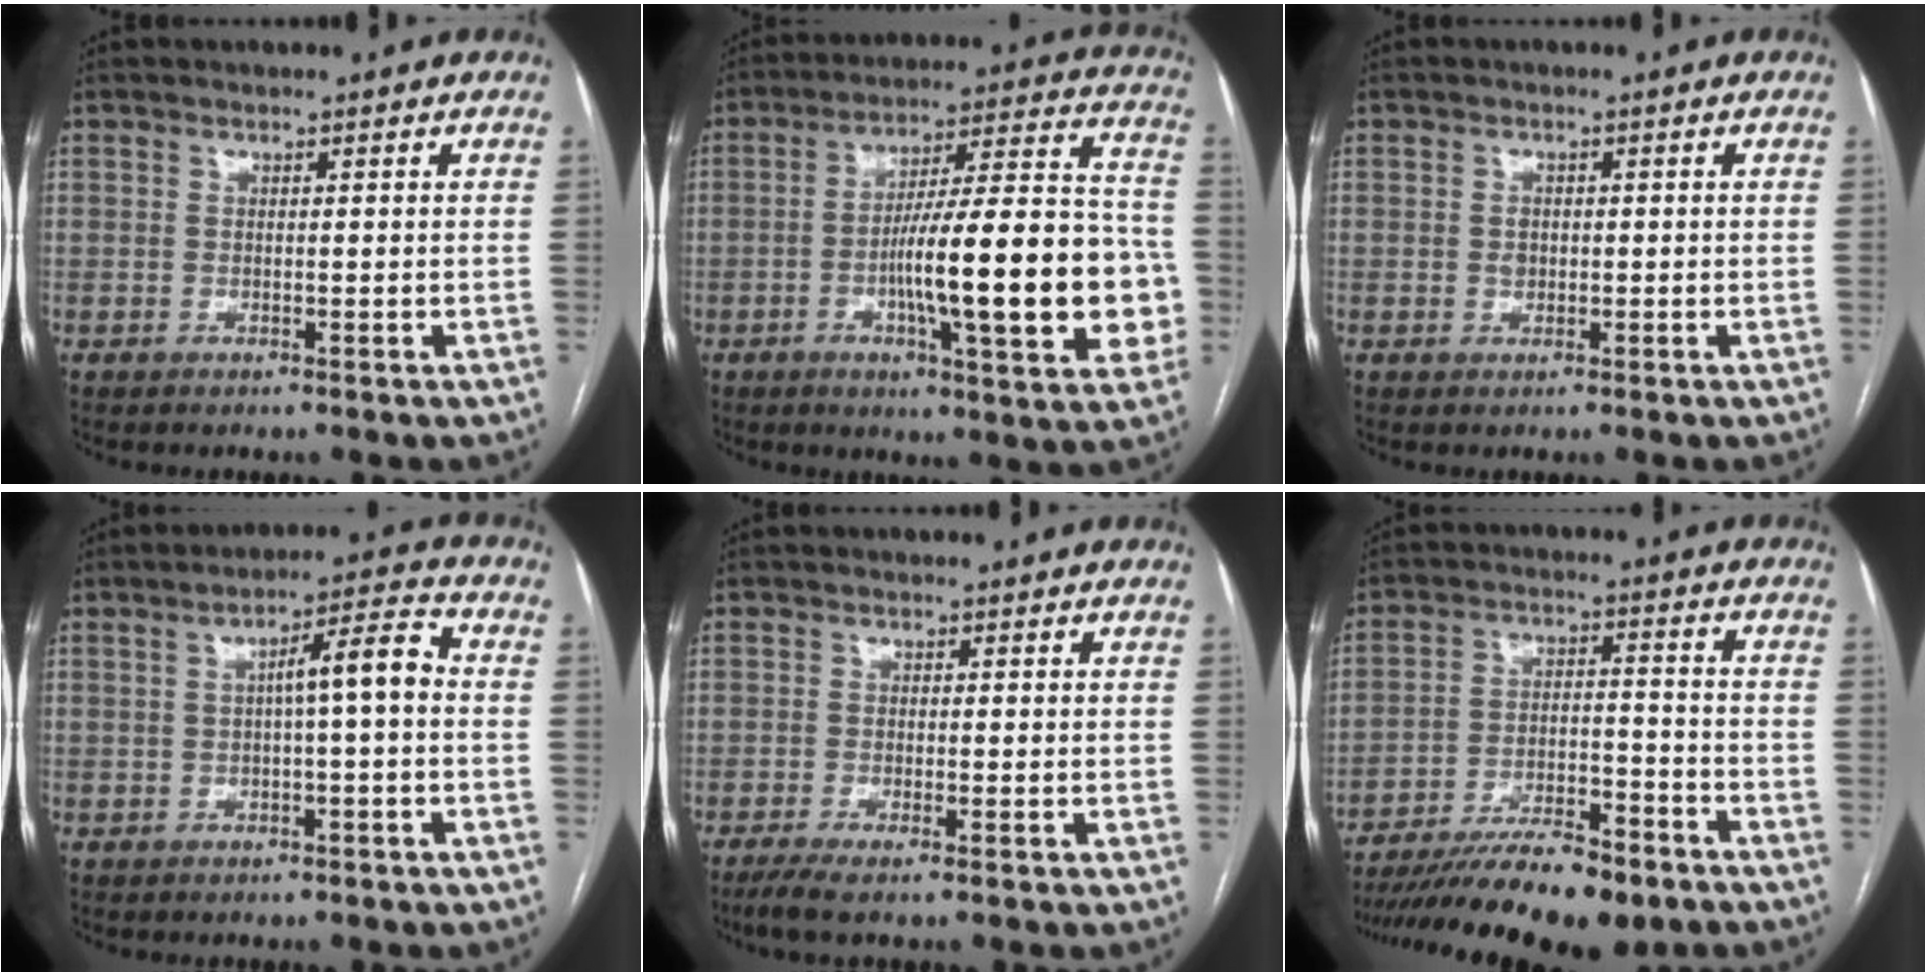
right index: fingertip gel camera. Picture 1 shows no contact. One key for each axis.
{"total": 21.4, "fx": -4.4, "fy": 3.4, "fz": 20.7, "tx": -0.266, "ty": 0.027, "tz": -0.059}
{"total": 1.5, "fx": -0.1, "fy": 1.2, "fz": 0.9, "tx": -0.014, "ty": 0.002, "tz": 0.001}
{"total": 6.1, "fx": 0.0, "fy": 0.6, "fz": 6.0, "tx": -0.092, "ty": 0.019, "tz": 0.000}
{"total": 3.7, "fx": -2.6, "fy": 0.2, "fz": 2.6, "tx": -0.043, "ty": -0.008, "tz": -0.047}
{"total": 17.6, "fx": -14.2, "fy": 3.5, "fz": 9.7, "tx": -0.148, "ty": -0.003, "tz": -0.230}